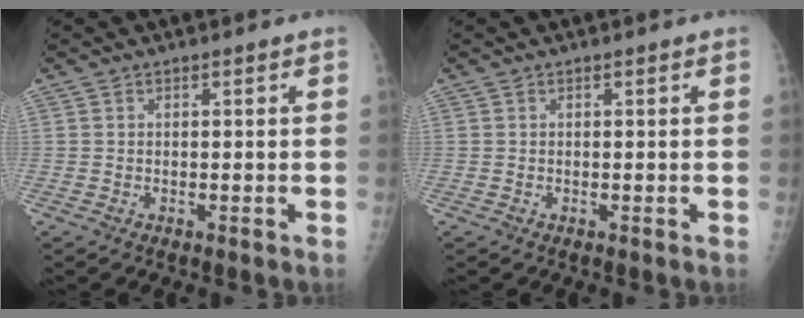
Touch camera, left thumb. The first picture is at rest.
{"total": 0.0}